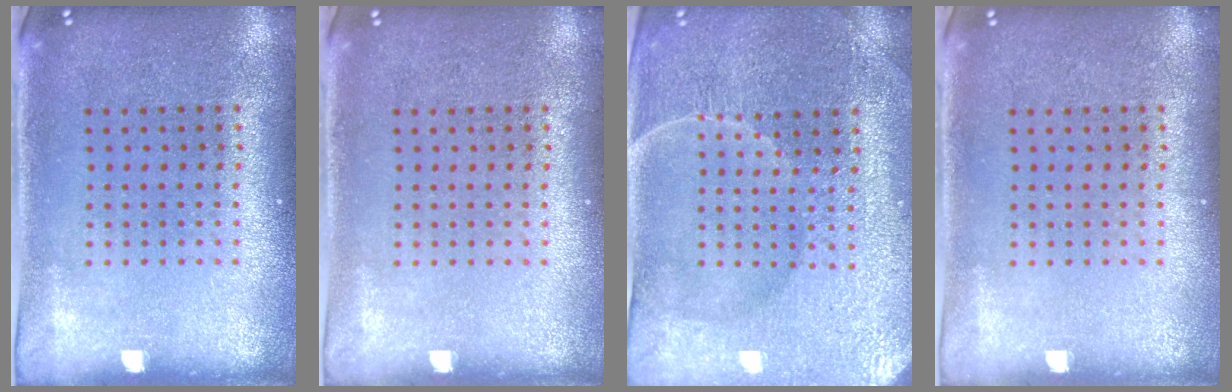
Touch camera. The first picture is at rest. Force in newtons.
{"total": 0.0}
{"total": 4.2, "press": 4.0, "slide": 1.2}
{"total": 0.0}